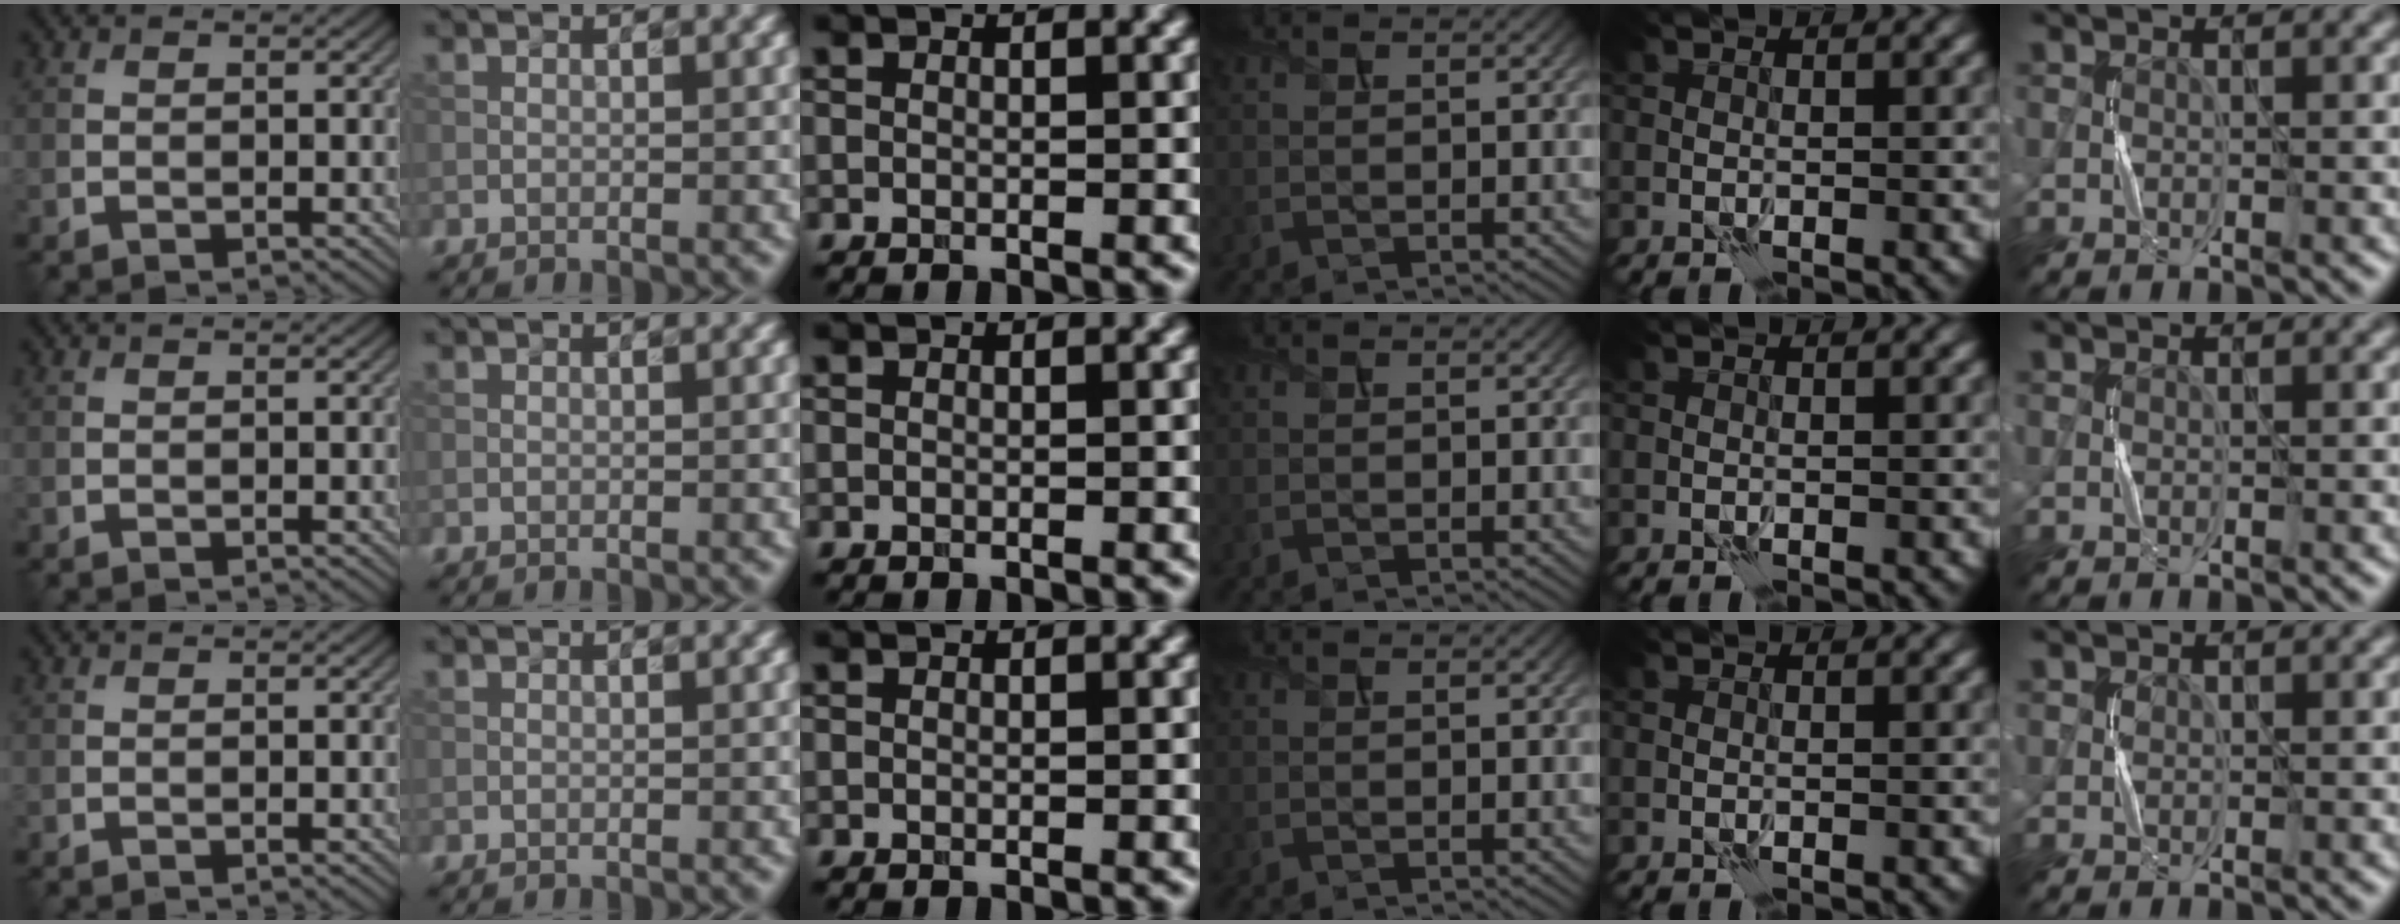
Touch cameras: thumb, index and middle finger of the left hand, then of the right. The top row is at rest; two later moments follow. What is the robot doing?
{"motion": "press", "object": "button"}